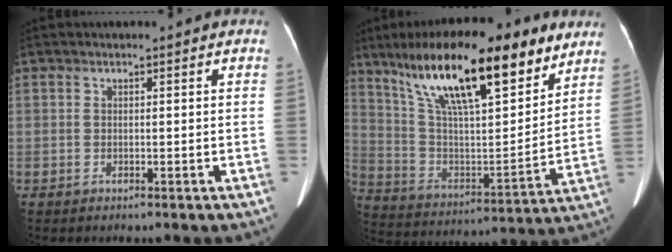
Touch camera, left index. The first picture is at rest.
{"total": 24.7, "force": [15.8, 5.7, 18.1], "torque": [-0.319, 0.025, 0.271]}